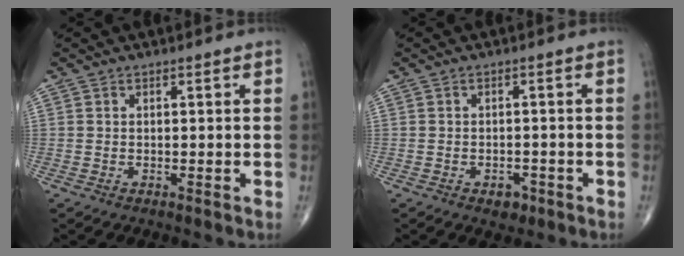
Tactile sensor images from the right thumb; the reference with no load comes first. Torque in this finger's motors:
{"motor_torque": [2.50, -0.24, 0.14, -0.38, -0.03]}